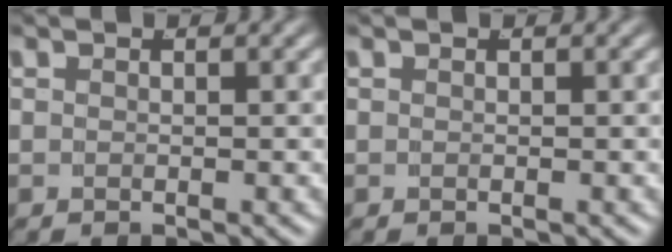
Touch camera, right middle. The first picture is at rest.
{"total": 0.0}